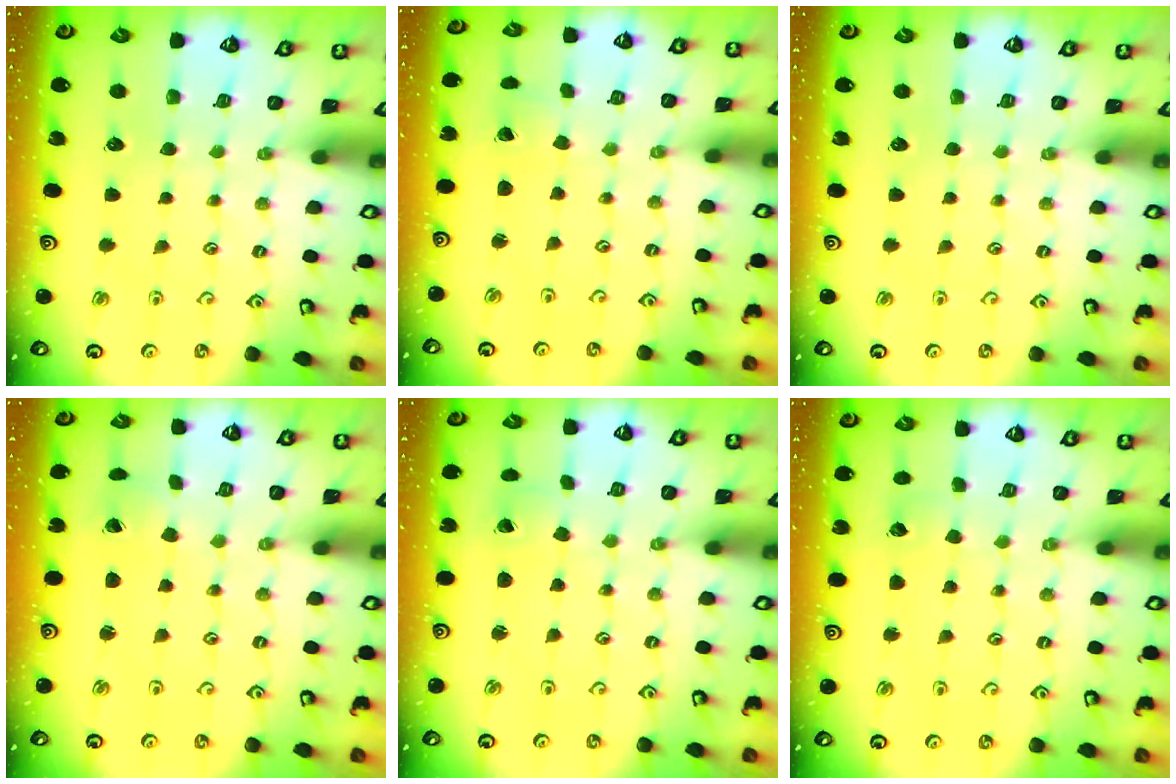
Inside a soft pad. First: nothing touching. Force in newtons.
{"total": 0.9, "press": 0.9, "slide": 0.1}
{"total": 0.0}
{"total": 0.6, "press": 0.5, "slide": 0.2}
{"total": 1.0, "press": 1.0, "slide": 0.0}
{"total": 2.8, "press": 2.8, "slide": 0.2}